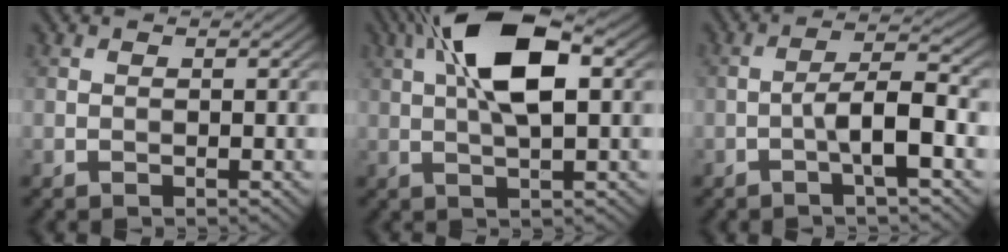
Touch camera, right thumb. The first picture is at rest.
{"total": 11.2, "force": [3.2, 3.9, 9.9], "torque": [-0.185, 0.022, 0.047]}
{"total": 5.5, "force": [-1.9, 1.0, 5.1], "torque": [-0.086, 0.018, -0.041]}